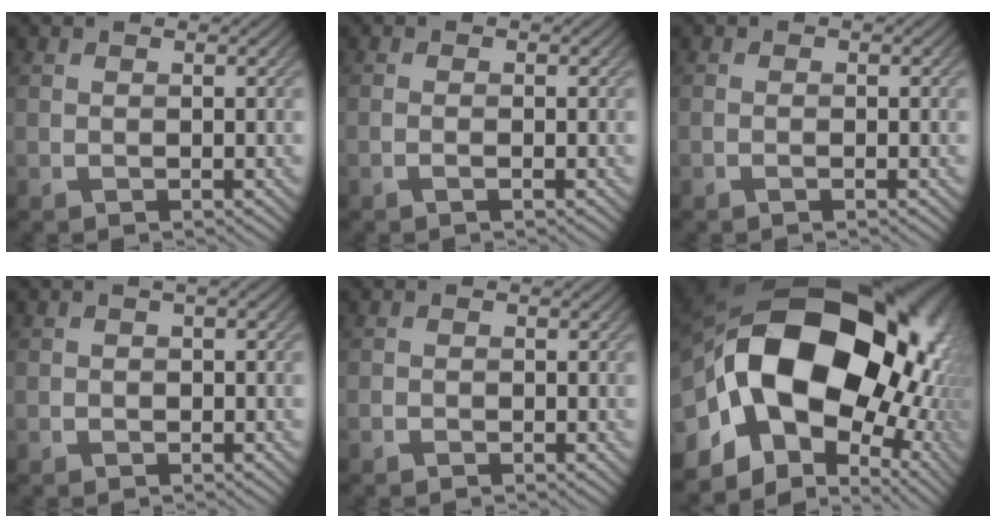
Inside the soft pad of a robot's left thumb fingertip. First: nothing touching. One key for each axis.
{"total": 1.0, "fx": -0.4, "fy": 0.1, "fz": 0.8, "tx": -0.016, "ty": 0.001, "tz": -0.011}
{"total": 0.7, "fx": -0.4, "fy": 0.1, "fz": 0.5, "tx": -0.010, "ty": -0.001, "tz": -0.007}
{"total": 1.3, "fx": -0.1, "fy": 0.6, "fz": 1.2, "tx": -0.019, "ty": 0.001, "tz": -0.001}
{"total": 0.9, "fx": -0.7, "fy": 0.5, "fz": 0.2, "tx": -0.004, "ty": -0.001, "tz": -0.014}
{"total": 22.9, "fx": -0.3, "fy": 15.9, "fz": 16.4, "tx": -0.321, "ty": -0.028, "tz": 0.018}